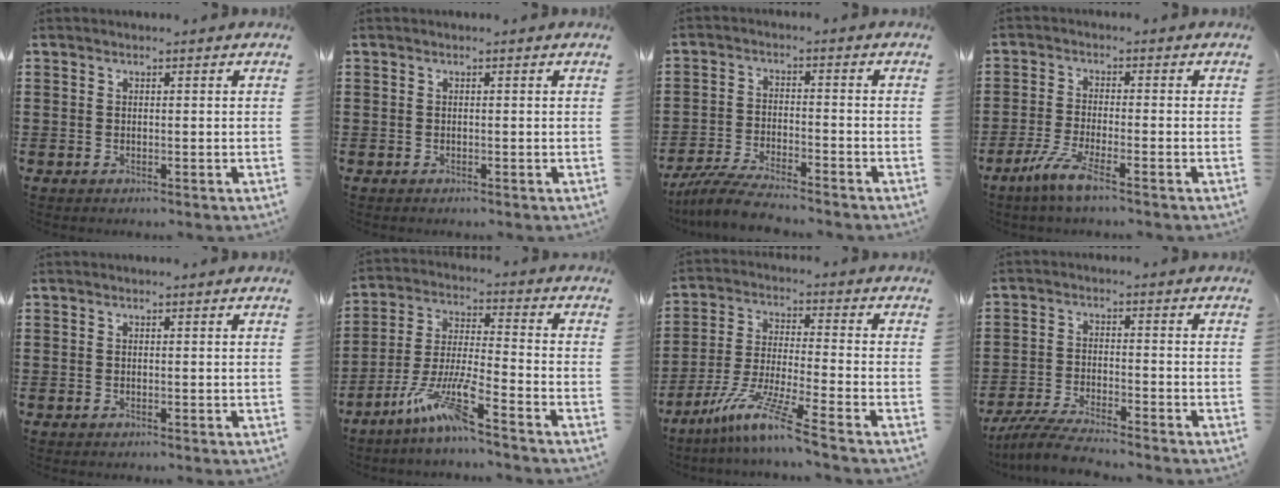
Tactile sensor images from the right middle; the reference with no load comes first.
{"total": 0.0}
{"total": 5.8, "force": [-5.3, 0.4, 2.2], "torque": [-0.057, -0.010, -0.105]}
{"total": 5.2, "force": [-3.2, 0.4, 4.1], "torque": [-0.094, -0.015, -0.061]}
{"total": 0.0}
{"total": 9.4, "force": [-7.0, 0.5, 6.2], "torque": [-0.138, -0.010, -0.140]}
{"total": 9.3, "force": [-7.1, -0.3, 6.1], "torque": [-0.129, -0.015, -0.142]}
{"total": 5.2, "force": [-4.7, 0.2, 2.1], "torque": [-0.056, -0.013, -0.094]}